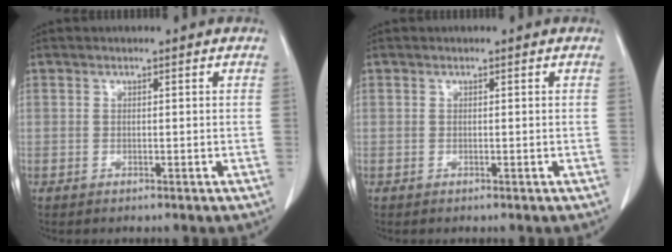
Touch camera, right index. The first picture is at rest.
{"total": 0.0}